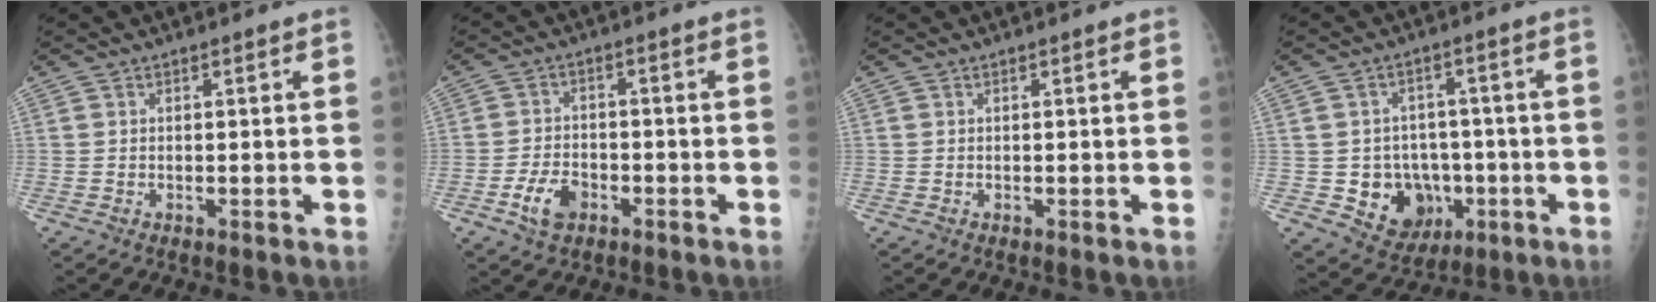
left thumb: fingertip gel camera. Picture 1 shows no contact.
{"total": 5.9, "force": [-2.8, 3.7, 3.5], "torque": [-0.061, 0.016, -0.051]}
{"total": 0.0}
{"total": 10.5, "force": [-2.4, 9.0, 4.8], "torque": [-0.032, 0.015, -0.022]}